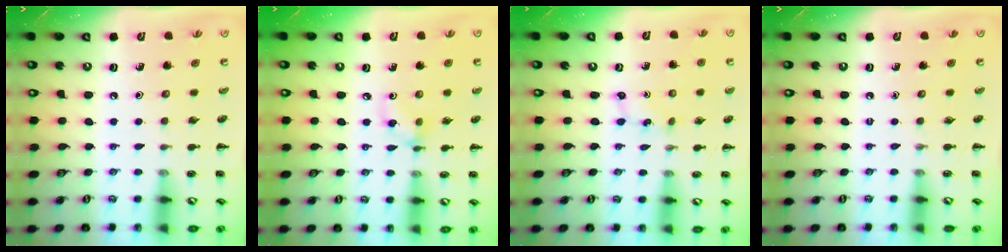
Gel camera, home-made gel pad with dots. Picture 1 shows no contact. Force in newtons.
{"total": 4.3, "press": 4.3, "slide": 0.7}
{"total": 1.3, "press": 1.2, "slide": 0.4}
{"total": 0.0}